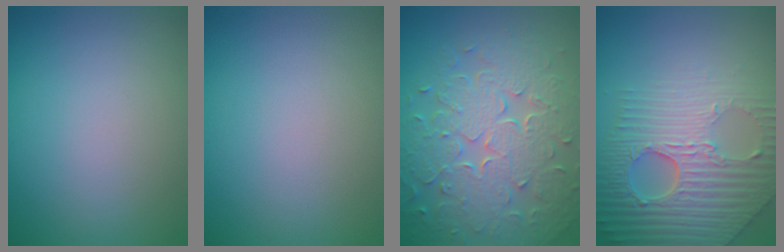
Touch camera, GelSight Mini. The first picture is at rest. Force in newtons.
{"total": 0.0}
{"total": 8.3, "press": 5.9, "slide": 5.8}
{"total": 8.5, "press": 5.8, "slide": 6.2}